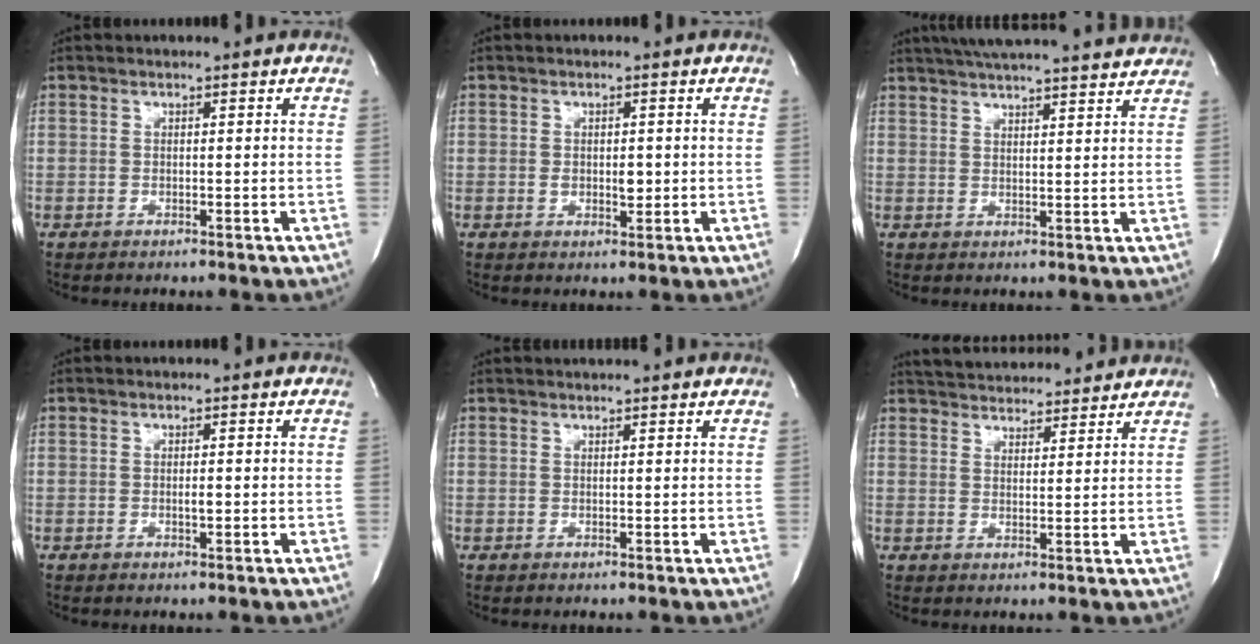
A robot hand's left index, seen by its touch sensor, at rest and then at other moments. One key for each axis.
{"total": 2.5, "fx": -0.1, "fy": 1.4, "fz": 2.0, "tx": -0.032, "ty": -0.002, "tz": 0.003}
{"total": 19.7, "fx": 18.0, "fy": 1.7, "fz": 7.8, "tx": -0.131, "ty": 0.025, "tz": 0.241}
{"total": 0.9, "fx": -0.1, "fy": 0.2, "fz": 0.8, "tx": -0.017, "ty": -0.001, "tz": -0.001}
{"total": 5.2, "fx": 4.9, "fy": 0.1, "fz": 1.6, "tx": -0.023, "ty": 0.026, "tz": 0.056}
{"total": 13.9, "fx": 13.0, "fy": 2.8, "fz": 3.8, "tx": -0.058, "ty": 0.029, "tz": 0.186}